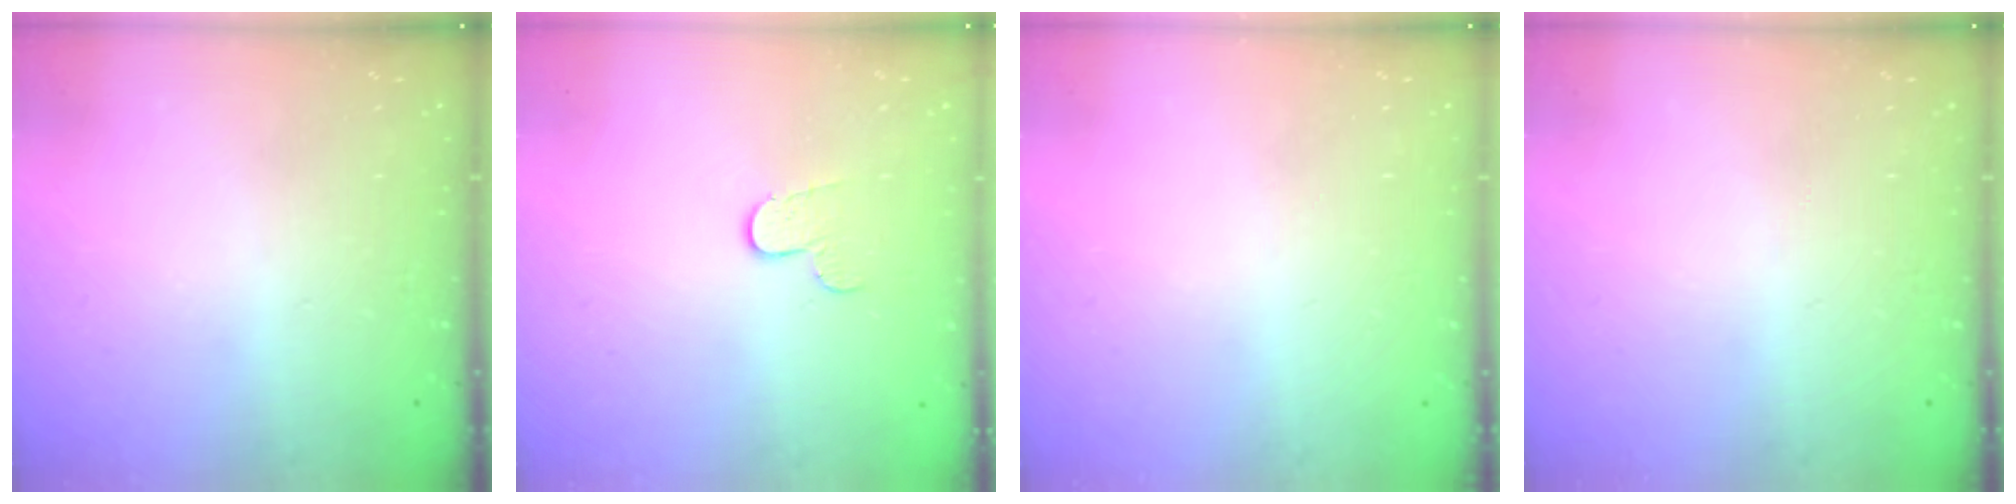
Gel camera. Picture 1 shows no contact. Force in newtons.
{"total": 5.7, "press": 5.7, "slide": 0.5}
{"total": 0.0}
{"total": 0.0}